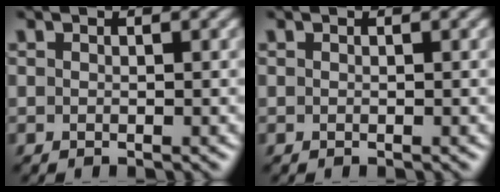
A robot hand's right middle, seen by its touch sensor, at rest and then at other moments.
{"total": 0.0}